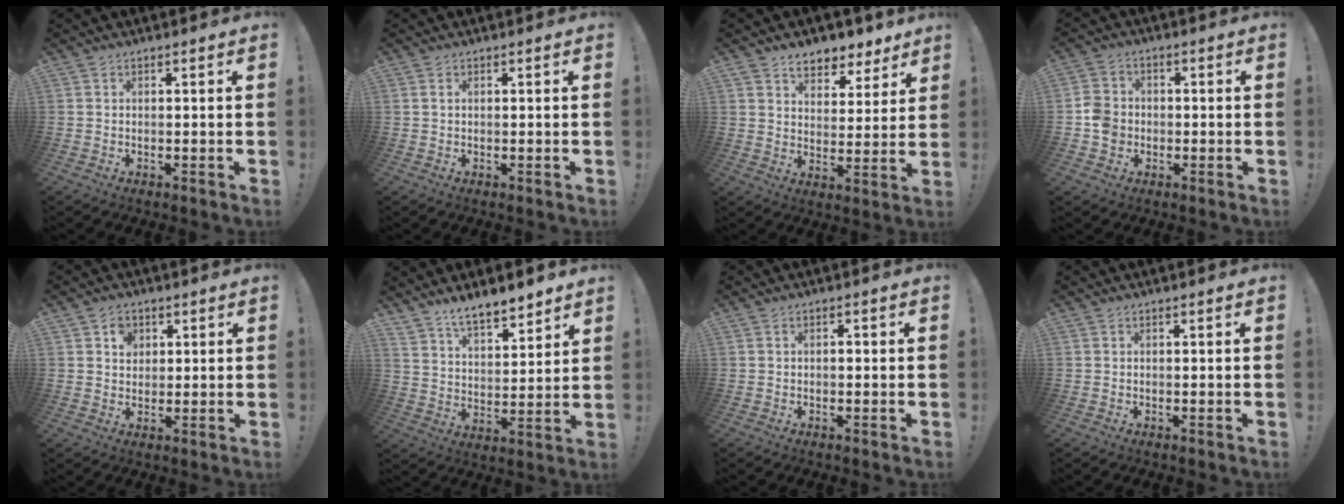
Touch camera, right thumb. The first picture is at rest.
{"total": 0.9, "force": [0.4, 0.4, 0.7], "torque": [-0.019, 0.005, 0.008]}
{"total": 8.0, "force": [6.1, 4.5, 2.7], "torque": [-0.034, -0.046, 0.112]}
{"total": 6.5, "force": [-1.4, 5.8, 2.6], "torque": [-0.045, 0.017, -0.024]}
{"total": 2.8, "force": [1.0, 2.3, 1.4], "torque": [-0.007, -0.002, 0.011]}
{"total": 9.5, "force": [8.4, 3.0, 3.2], "torque": [-0.057, -0.063, 0.160]}
{"total": 0.8, "force": [-0.5, 0.4, 0.5], "torque": [-0.009, 0.002, -0.011]}
{"total": 0.0}